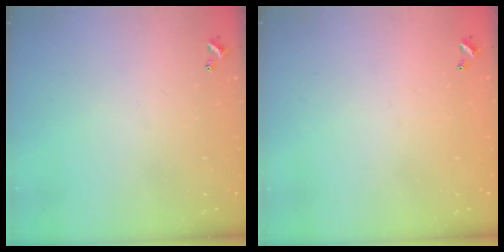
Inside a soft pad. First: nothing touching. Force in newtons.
{"total": 2.8, "press": 2.8, "slide": 0.1}